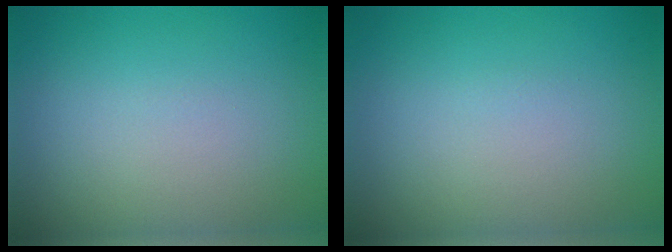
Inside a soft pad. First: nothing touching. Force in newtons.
{"total": 0.0}